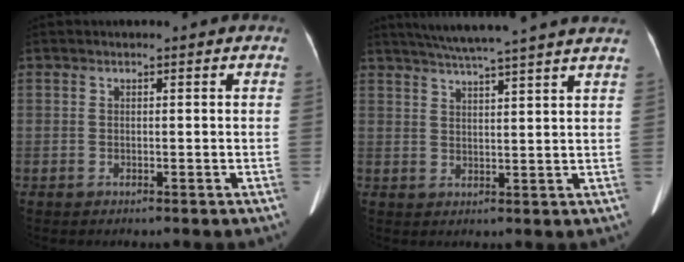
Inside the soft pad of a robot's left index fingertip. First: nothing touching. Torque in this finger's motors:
{"motor_torque": [0.20, -0.65, -0.09, 0.07]}